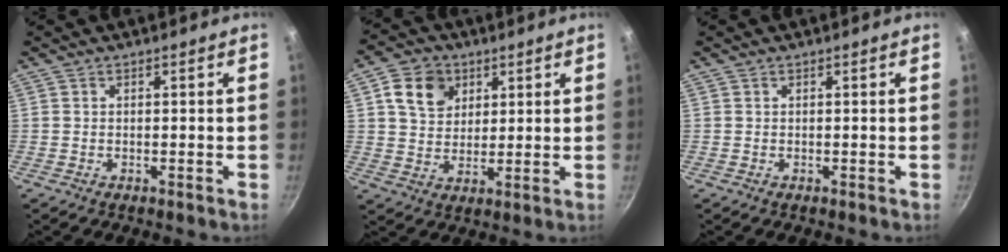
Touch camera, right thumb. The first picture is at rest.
{"total": 9.1, "force": [3.6, 7.1, 4.4], "torque": [-0.051, -0.005, 0.060]}
{"total": 0.0}